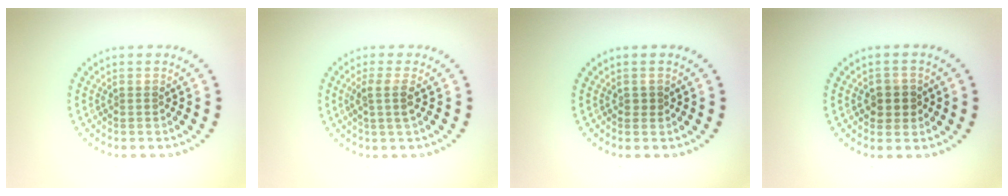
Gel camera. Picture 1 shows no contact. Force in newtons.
{"total": 2.0, "press": 1.5, "slide": 1.2}
{"total": 0.7, "press": 0.7, "slide": 0.1}
{"total": 2.3, "press": 2.2, "slide": 0.6}